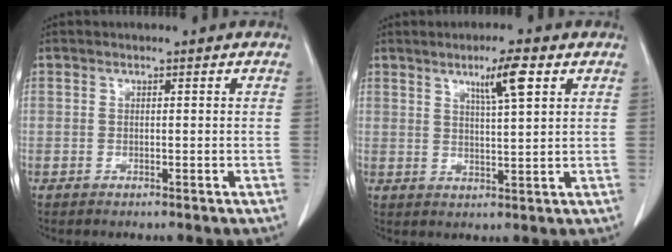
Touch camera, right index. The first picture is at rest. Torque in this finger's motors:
{"motor_torque": [0.20, 0.22, 0.08, 0.05]}